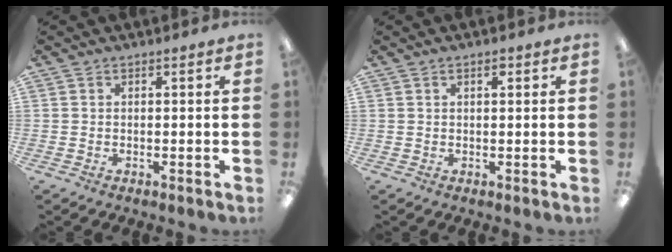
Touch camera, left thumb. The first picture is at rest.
{"total": 1.4, "force": [0.8, 0.5, 1.1], "torque": [-0.015, -0.002, 0.012]}